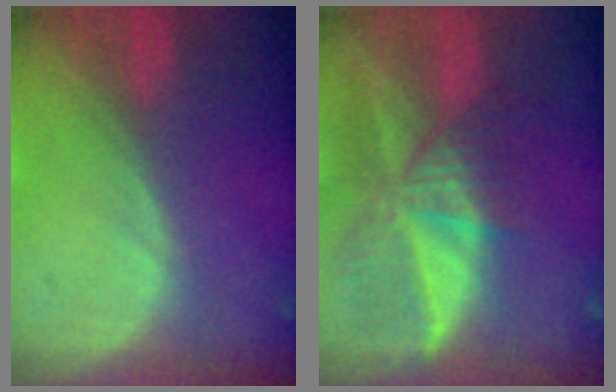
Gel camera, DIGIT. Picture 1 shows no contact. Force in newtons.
{"total": 9.4, "press": 8.2, "slide": 4.6}